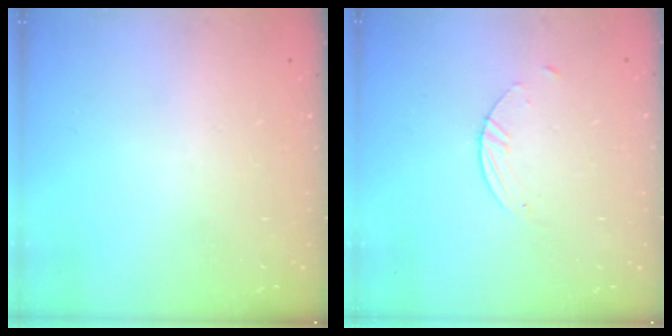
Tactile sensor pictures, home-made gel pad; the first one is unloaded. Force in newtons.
{"total": 1.5, "press": 1.5, "slide": 0.1}